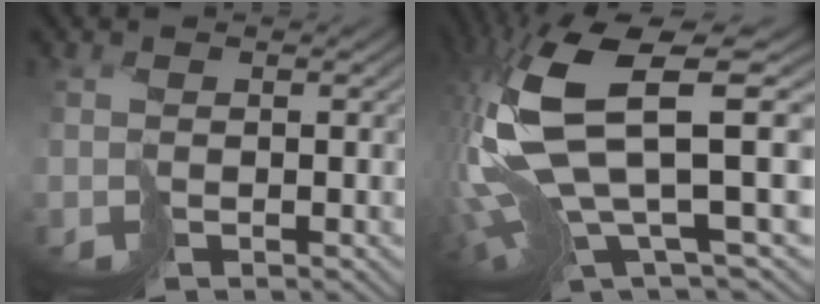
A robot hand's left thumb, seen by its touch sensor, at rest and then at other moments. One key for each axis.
{"total": 14.8, "fx": 1.3, "fy": 4.5, "fz": 14.0, "tx": -0.323, "ty": -0.020, "tz": 0.051}